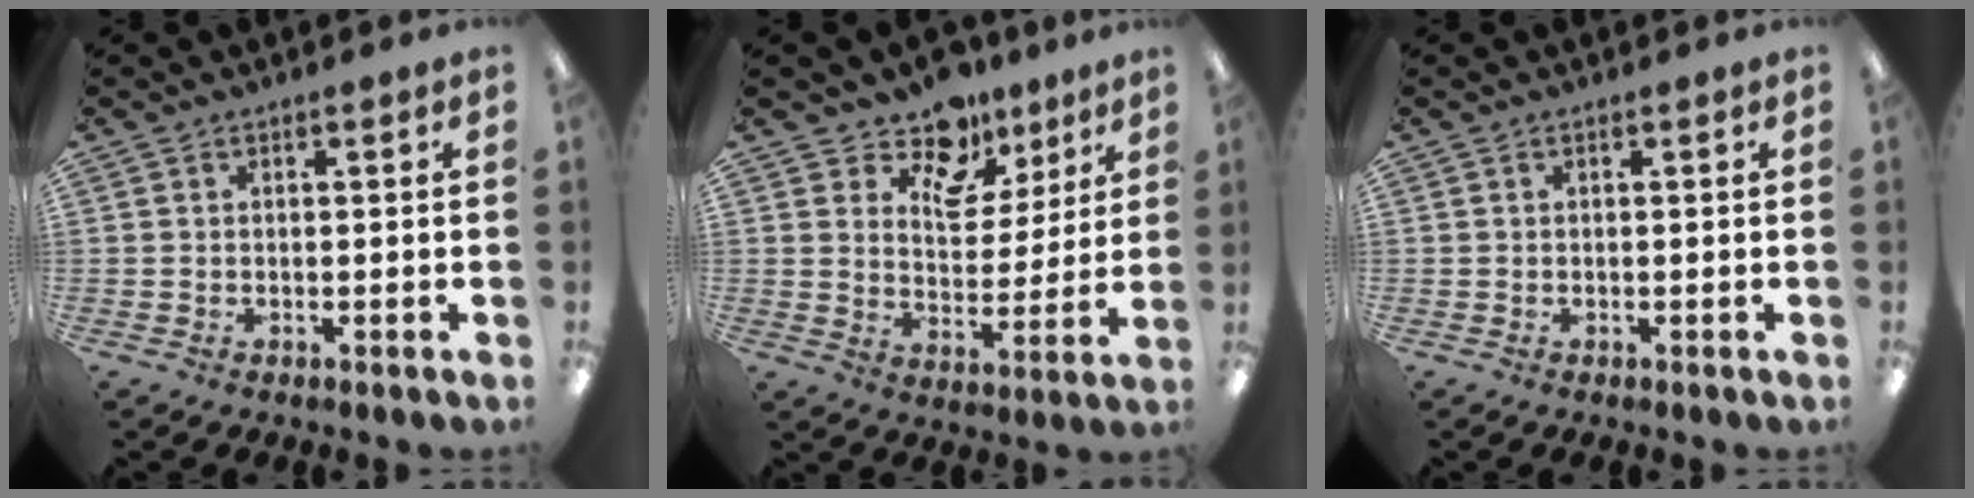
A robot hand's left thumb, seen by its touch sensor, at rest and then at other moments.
{"total": 12.1, "force": [9.0, 7.0, 4.0], "torque": [-0.074, -0.056, 0.168]}
{"total": 0.0}